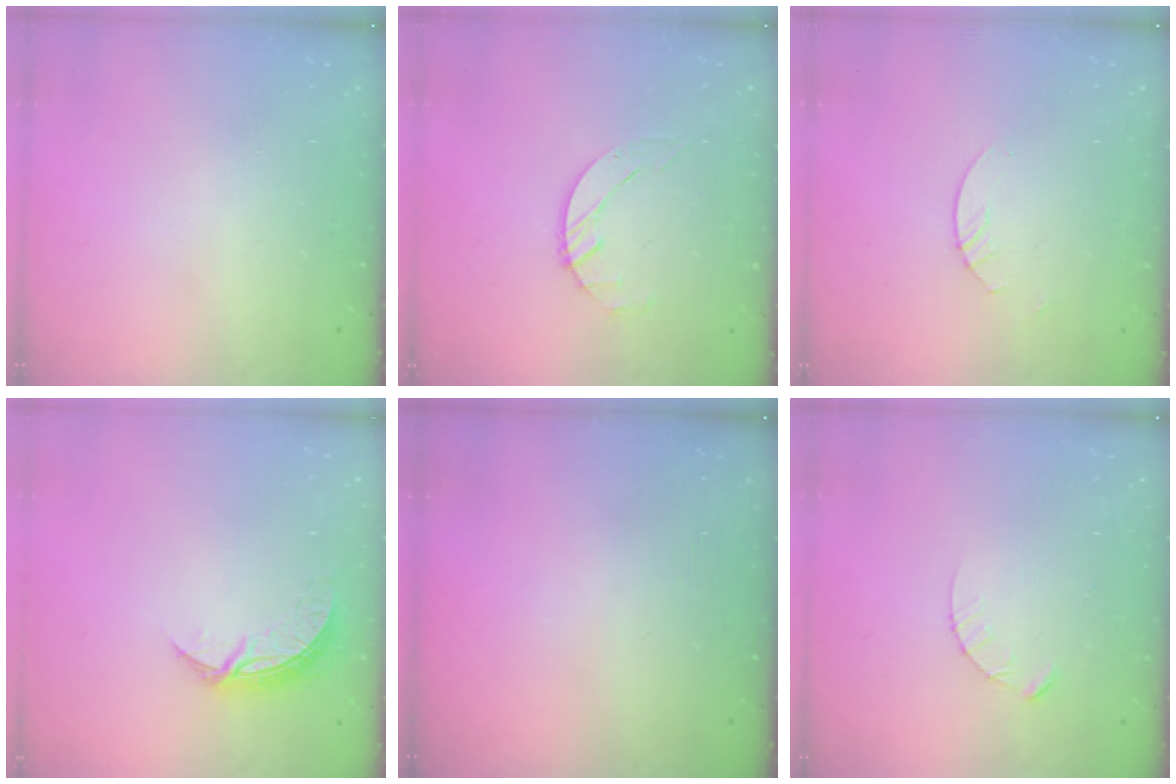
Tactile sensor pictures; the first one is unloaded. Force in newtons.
{"total": 2.0, "press": 2.0, "slide": 0.3}
{"total": 2.7, "press": 2.7, "slide": 0.2}
{"total": 6.8, "press": 6.8, "slide": 0.5}
{"total": 0.0}
{"total": 3.1, "press": 3.1, "slide": 0.3}